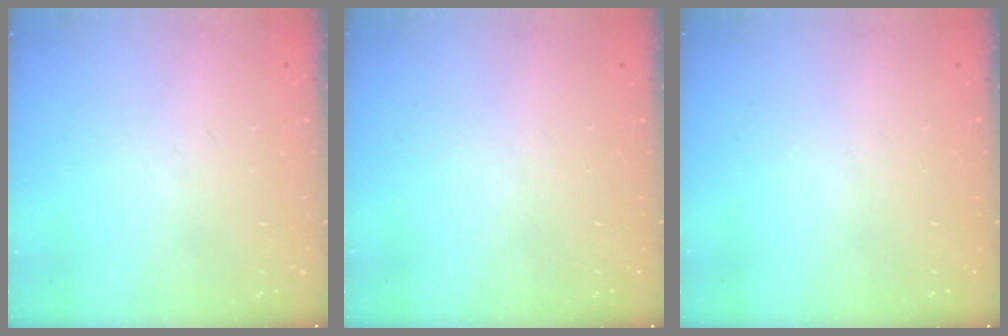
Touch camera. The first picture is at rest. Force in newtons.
{"total": 0.0}
{"total": 0.0}